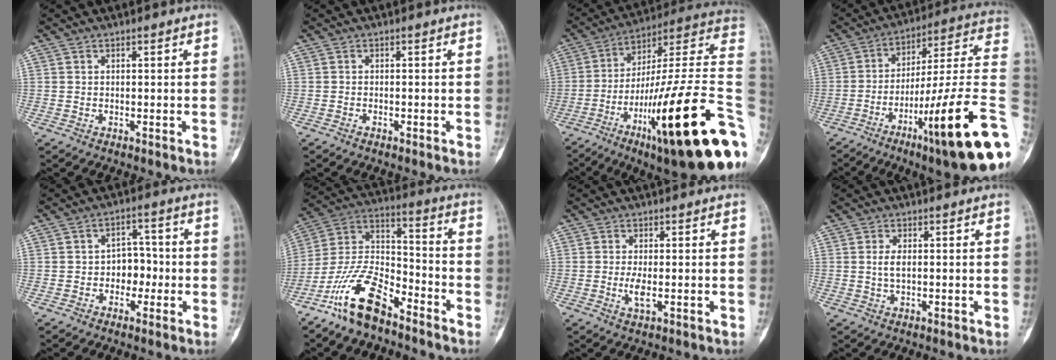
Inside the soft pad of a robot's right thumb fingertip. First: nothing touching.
{"total": 0.5, "force": [-0.4, 0.2, 0.3], "torque": [-0.010, 0.002, -0.008]}
{"total": 33.1, "force": [-10.1, 5.8, 31.0], "torque": [-0.391, 0.059, -0.164]}
{"total": 25.0, "force": [-8.1, 2.4, 23.5], "torque": [-0.306, 0.048, -0.121]}
{"total": 5.5, "force": [-1.2, 4.2, 3.4], "torque": [-0.016, 0.024, -0.026]}
{"total": 15.0, "force": [-10.3, 6.2, 9.0], "torque": [-0.169, 0.075, -0.202]}
{"total": 2.8, "force": [-0.4, 1.0, 2.6], "torque": [-0.063, -0.007, -0.007]}
{"total": 2.3, "force": [0.2, 1.1, 2.0], "torque": [-0.043, -0.002, 0.003]}